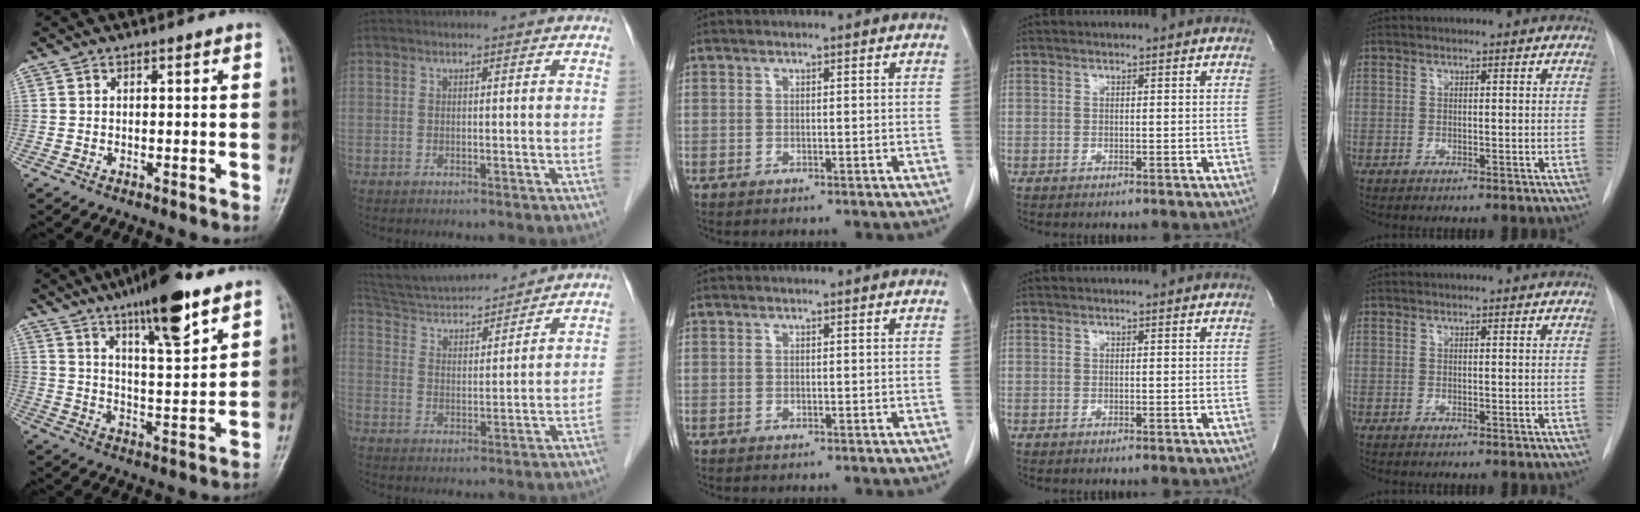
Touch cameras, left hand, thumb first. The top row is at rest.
{"thumb": {"total": 15.0, "force": [9.8, 3.1, 11.0], "torque": [-0.163, -0.049, 0.162]}, "index": {"total": 15.6, "force": [14.5, 2.7, 5.1], "torque": [-0.090, 0.025, 0.242]}}